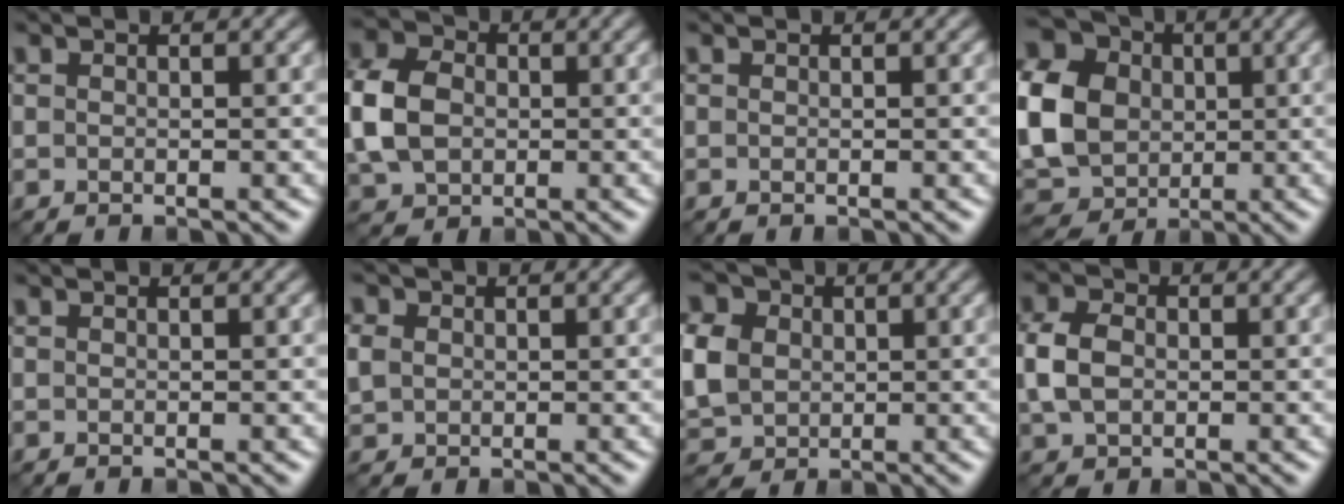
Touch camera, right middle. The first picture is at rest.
{"total": 7.5, "force": [-0.1, 5.7, 4.9], "torque": [-0.134, 0.010, -0.015]}
{"total": 0.0}
{"total": 13.2, "force": [0.6, 11.0, 7.2], "torque": [-0.187, 0.008, -0.008]}
{"total": 0.0}
{"total": 2.5, "force": [0.5, 2.2, 1.1], "torque": [-0.044, 0.011, 0.008]}
{"total": 9.4, "force": [1.2, 7.8, 5.1], "torque": [-0.130, 0.021, 0.004]}
{"total": 4.1, "force": [0.1, 3.0, 2.8], "torque": [-0.071, 0.007, -0.002]}